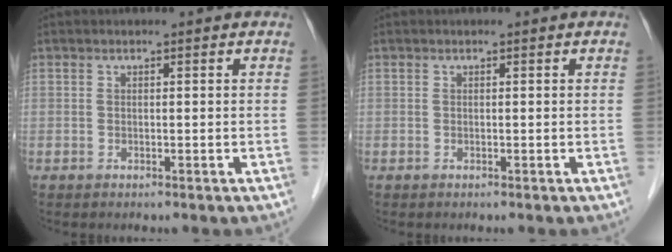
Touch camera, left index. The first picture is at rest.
{"total": 0.0}